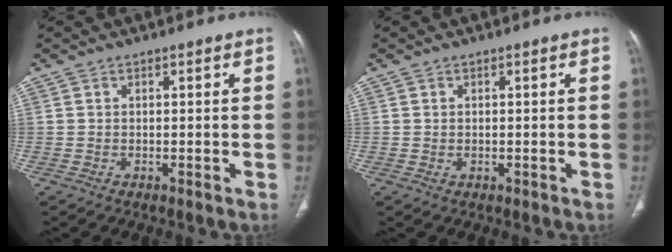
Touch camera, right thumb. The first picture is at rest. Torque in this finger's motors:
{"motor_torque": [-0.85, 0.01, -0.50, 0.44, 0.08]}